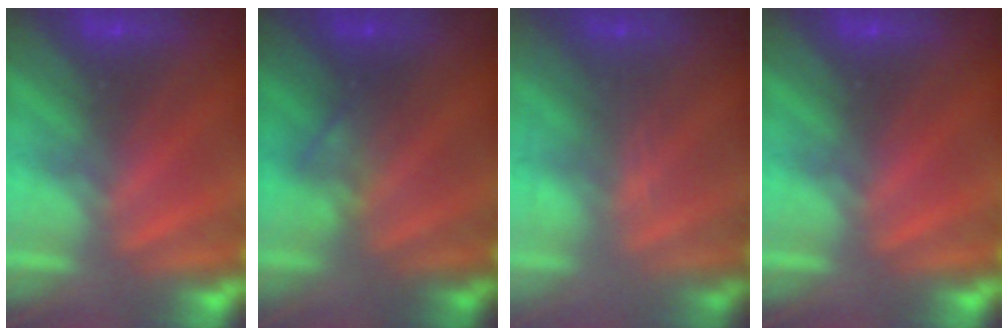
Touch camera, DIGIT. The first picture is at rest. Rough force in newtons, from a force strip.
{"total": 2.3}
{"total": 2.7}
{"total": 0.0}